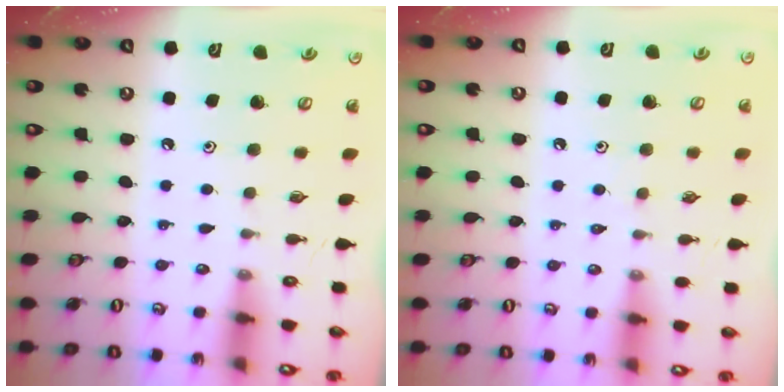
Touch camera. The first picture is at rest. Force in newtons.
{"total": 4.6, "press": 4.6, "slide": 0.5}